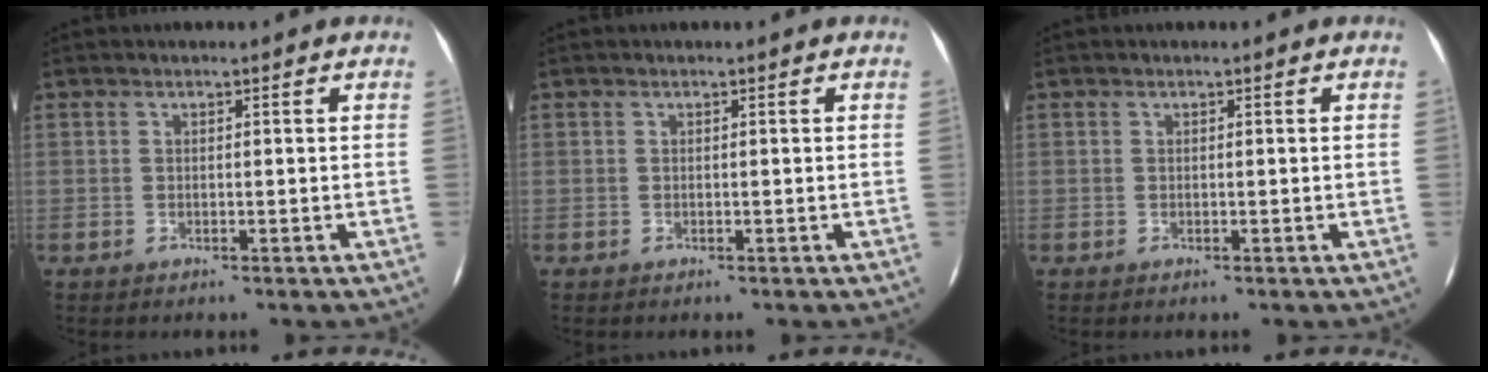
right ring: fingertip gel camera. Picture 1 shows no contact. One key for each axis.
{"total": 0.0}
{"total": 0.0}